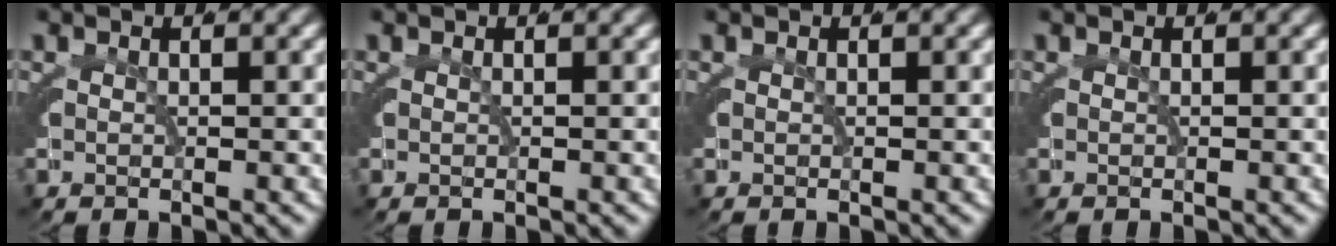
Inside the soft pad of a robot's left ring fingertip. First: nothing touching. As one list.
[{"total": 0.0}, {"total": 0.0}, {"total": 0.0}]